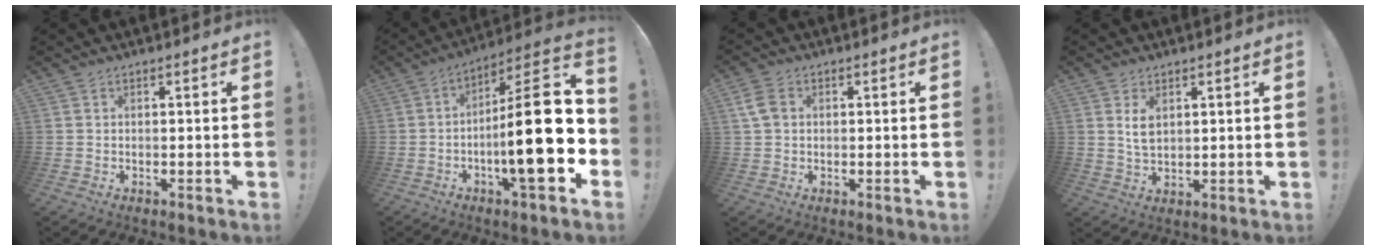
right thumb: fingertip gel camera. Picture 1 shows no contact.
{"total": 23.1, "force": [-3.3, 5.1, 22.3], "torque": [-0.363, 0.009, -0.059]}
{"total": 5.6, "force": [1.1, 4.1, 3.7], "torque": [-0.077, 0.006, 0.021]}
{"total": 4.9, "force": [2.0, 3.1, 3.3], "torque": [-0.046, -0.004, 0.036]}